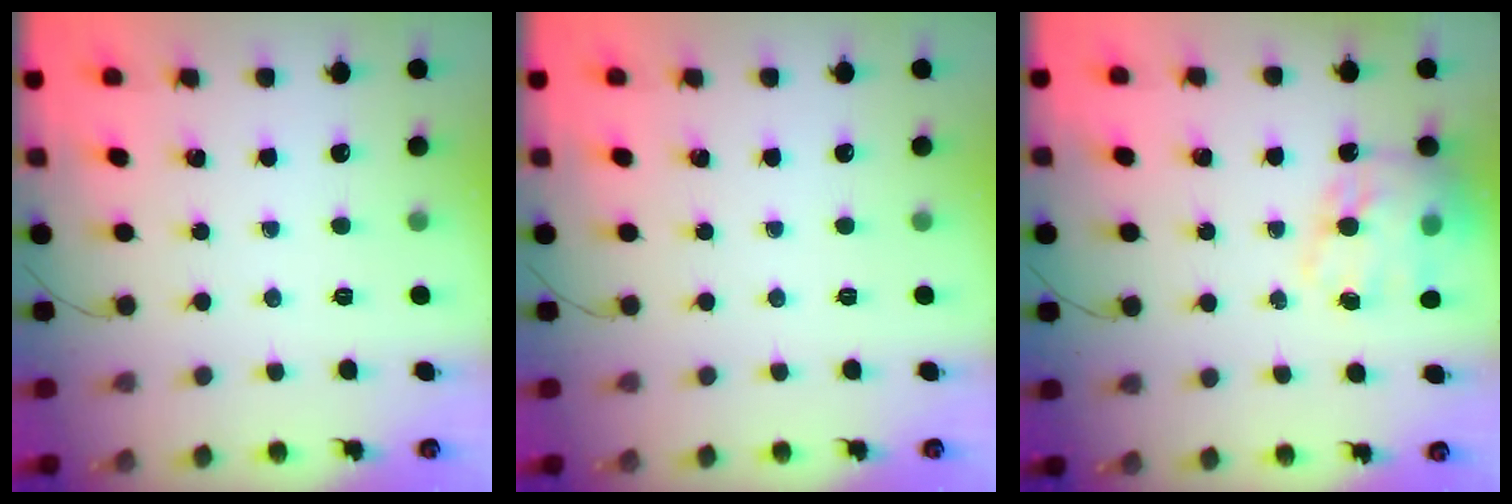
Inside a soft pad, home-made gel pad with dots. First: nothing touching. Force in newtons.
{"total": 0.0}
{"total": 17.1, "press": 16.6, "slide": 4.2}